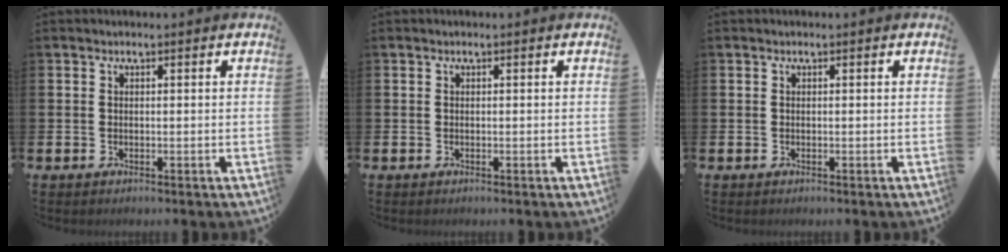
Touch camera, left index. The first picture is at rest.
{"total": 0.0}
{"total": 0.0}